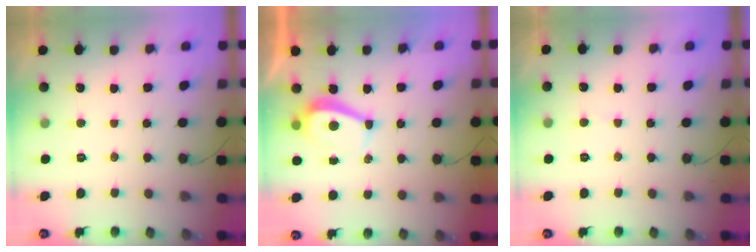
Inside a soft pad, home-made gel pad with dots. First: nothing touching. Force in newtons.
{"total": 5.5, "press": 5.5, "slide": 0.7}
{"total": 2.5, "press": 2.5, "slide": 0.2}